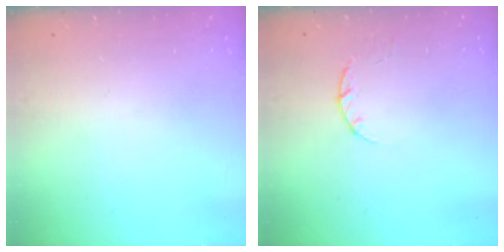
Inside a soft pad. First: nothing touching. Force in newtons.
{"total": 2.4, "press": 2.3, "slide": 0.4}